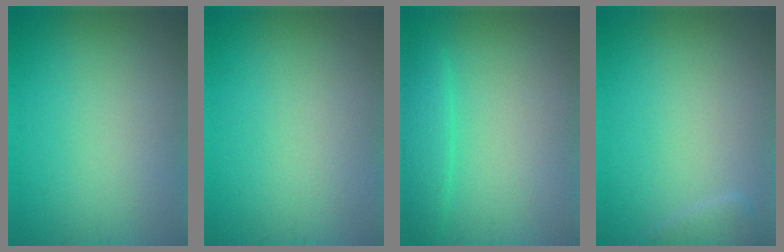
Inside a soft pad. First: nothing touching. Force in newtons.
{"total": 0.0}
{"total": 2.4, "press": 2.4, "slide": 0.2}
{"total": 1.5, "press": 1.5, "slide": 0.1}